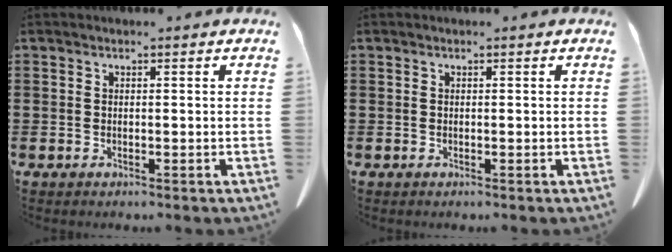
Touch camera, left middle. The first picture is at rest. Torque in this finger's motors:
{"motor_torque": [-0.09, 0.05, 0.03, 0.00]}